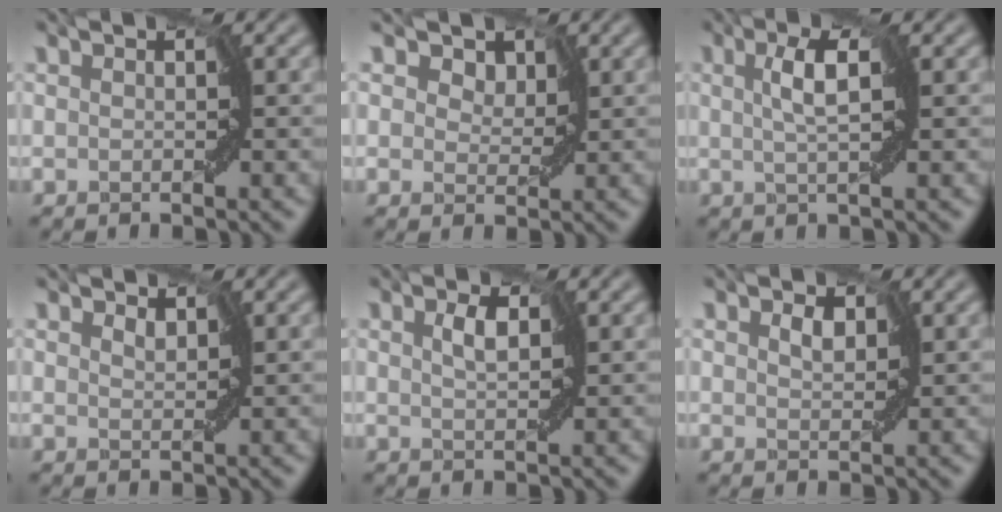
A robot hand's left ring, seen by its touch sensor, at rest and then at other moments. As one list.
[{"total": 3.7, "force": [2.1, 2.4, 1.7], "torque": [-0.020, 0.010, 0.007]}, {"total": 2.4, "force": [0.8, 0.0, 2.3], "torque": [-0.044, 0.006, 0.011]}, {"total": 1.0, "force": [0.9, 0.4, 0.1], "torque": [-0.002, -0.002, 0.016]}, {"total": 1.4, "force": [0.8, 0.4, 1.1], "torque": [-0.022, 0.001, 0.013]}, {"total": 1.3, "force": [0.9, 0.8, 0.7], "torque": [-0.009, -0.001, 0.013]}]